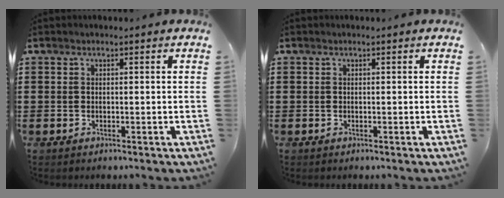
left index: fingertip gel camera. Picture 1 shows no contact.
{"total": 0.0}